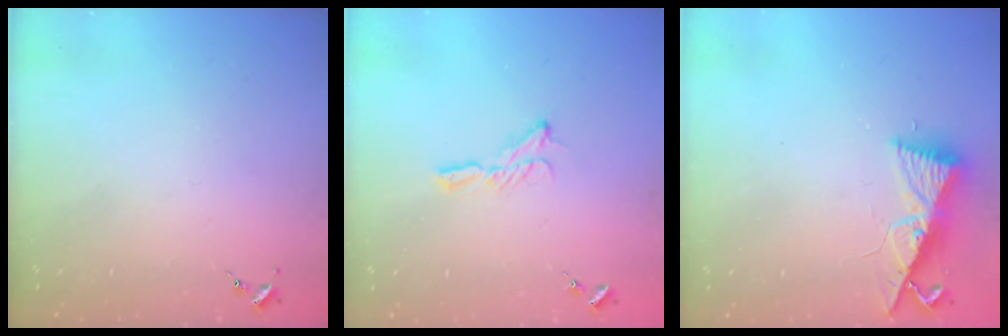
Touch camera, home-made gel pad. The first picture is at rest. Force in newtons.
{"total": 6.4, "press": 6.4, "slide": 0.4}
{"total": 8.5, "press": 8.5, "slide": 1.0}